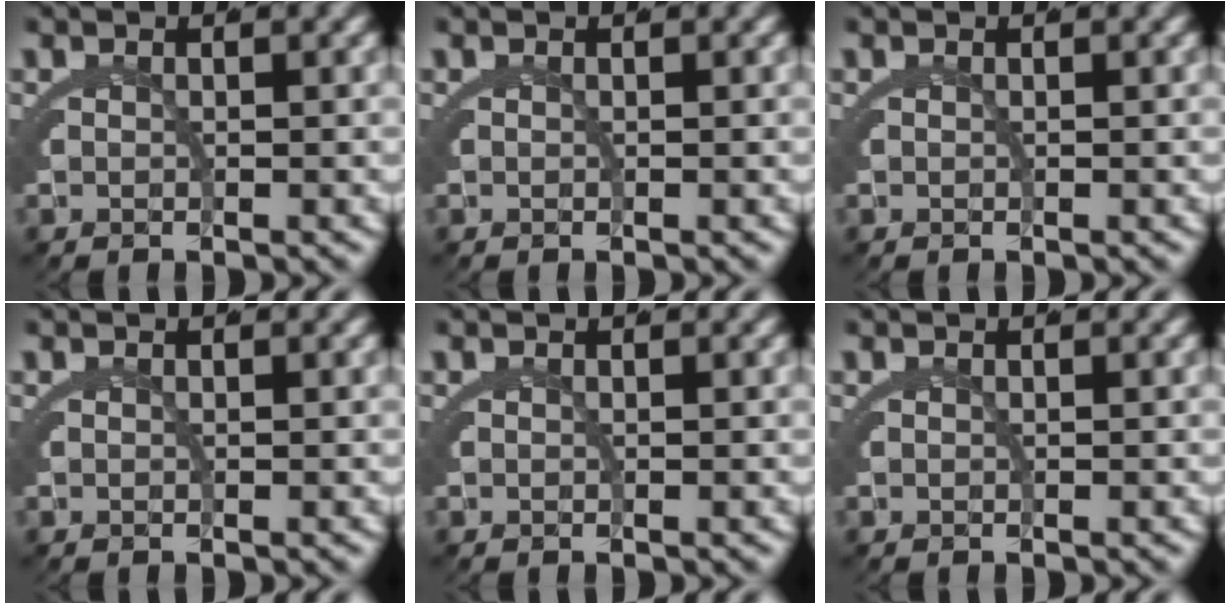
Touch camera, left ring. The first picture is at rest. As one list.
[{"total": 0.0}, {"total": 0.0}, {"total": 0.0}, {"total": 0.0}, {"total": 0.0}]